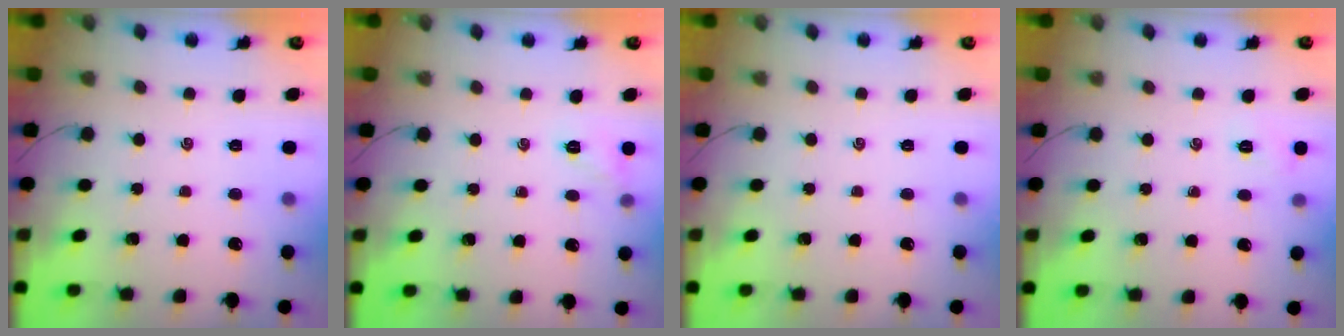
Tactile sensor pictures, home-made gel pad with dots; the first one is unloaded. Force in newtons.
{"total": 5.9, "press": 5.8, "slide": 1.2}
{"total": 0.0}
{"total": 4.6, "press": 4.4, "slide": 1.2}